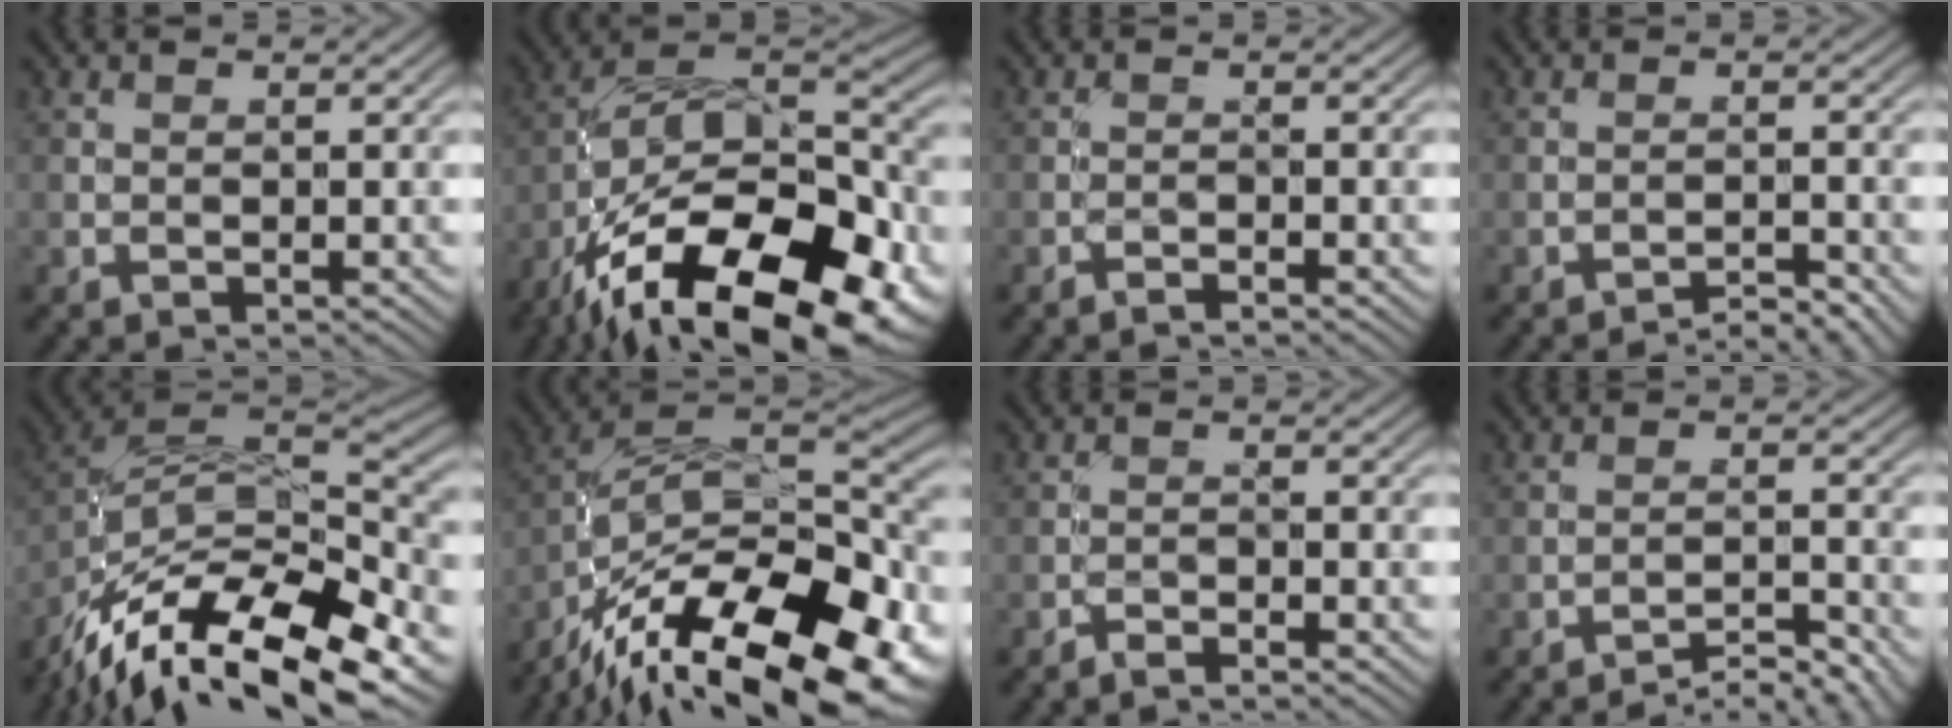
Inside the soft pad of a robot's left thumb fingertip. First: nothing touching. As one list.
[{"total": 20.5, "force": [-11.8, 9.5, 13.8], "torque": [-0.231, -0.029, -0.179]}, {"total": 1.3, "force": [-1.2, -0.1, 0.6], "torque": [-0.013, 0.004, -0.026]}, {"total": 3.4, "force": [-3.0, 0.3, 1.5], "torque": [-0.024, 0.008, -0.048]}, {"total": 17.2, "force": [-10.7, 6.8, 11.5], "torque": [-0.249, -0.011, -0.176]}, {"total": 19.0, "force": [-11.6, 8.0, 12.8], "torque": [-0.231, -0.012, -0.173]}, {"total": 1.7, "force": [-1.6, 0.0, 0.6], "torque": [-0.012, 0.003, -0.033]}, {"total": 4.7, "force": [-4.2, 0.6, 2.2], "torque": [-0.039, 0.007, -0.062]}]